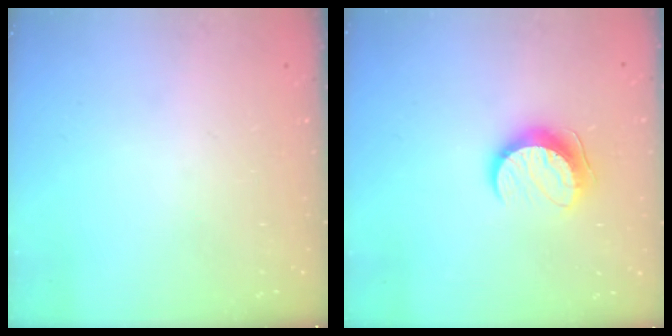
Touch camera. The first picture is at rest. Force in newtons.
{"total": 9.8, "press": 9.8, "slide": 0.7}